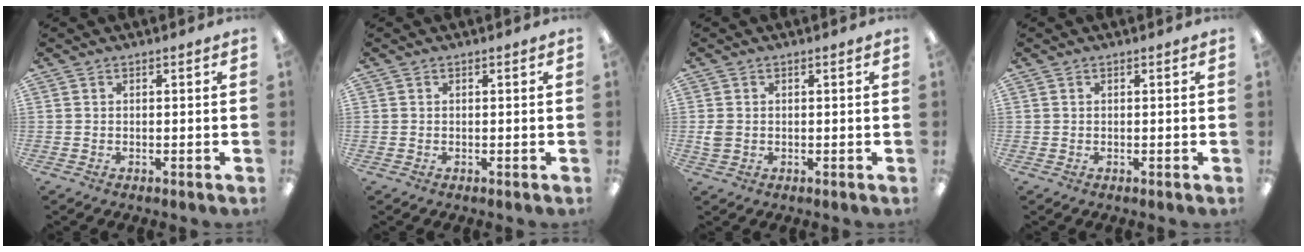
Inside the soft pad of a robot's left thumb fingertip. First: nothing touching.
{"total": 0.0}
{"total": 2.3, "force": [0.0, 1.9, 1.3], "torque": [-0.016, 0.003, -0.002]}
{"total": 0.0}